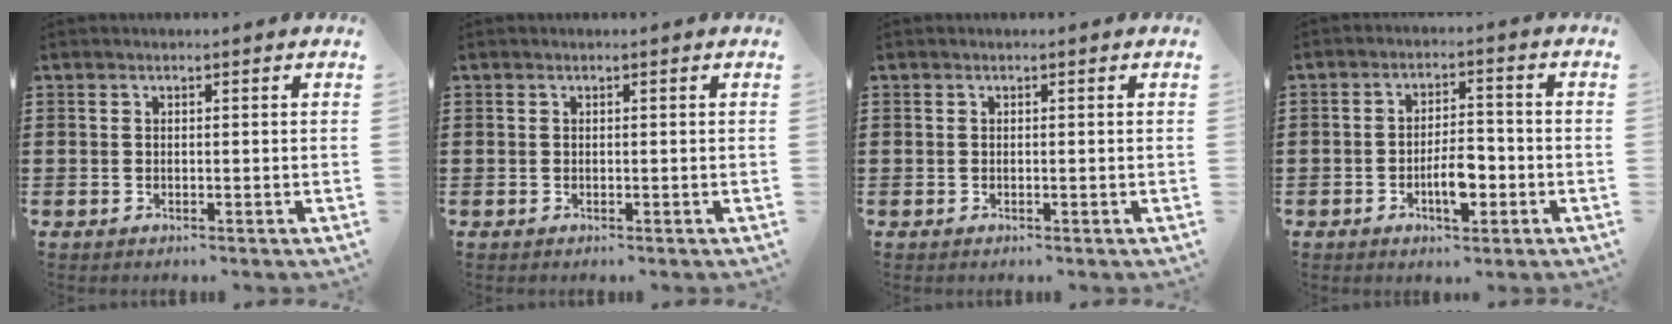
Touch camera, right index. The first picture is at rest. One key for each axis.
{"total": 0.0}
{"total": 0.0}
{"total": 5.8, "fx": -2.2, "fy": 2.3, "fz": 4.8, "tx": -0.094, "ty": 0.004, "tz": -0.042}